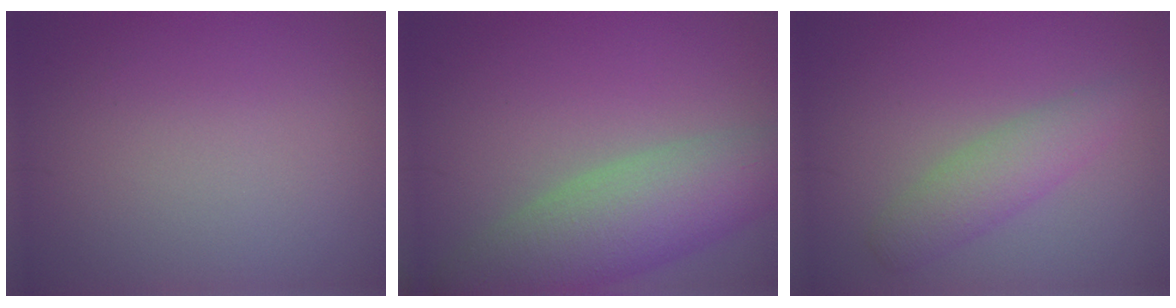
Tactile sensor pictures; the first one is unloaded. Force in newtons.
{"total": 7.4, "press": 7.4, "slide": 0.6}
{"total": 2.9, "press": 2.9, "slide": 0.1}